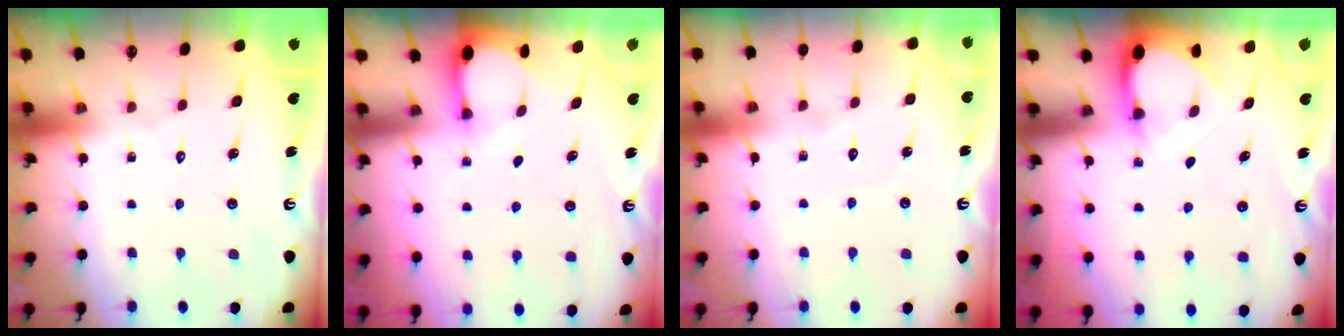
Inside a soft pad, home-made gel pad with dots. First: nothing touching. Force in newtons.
{"total": 3.4, "press": 3.4, "slide": 0.3}
{"total": 2.6, "press": 2.6, "slide": 0.3}
{"total": 3.9, "press": 3.9, "slide": 0.0}